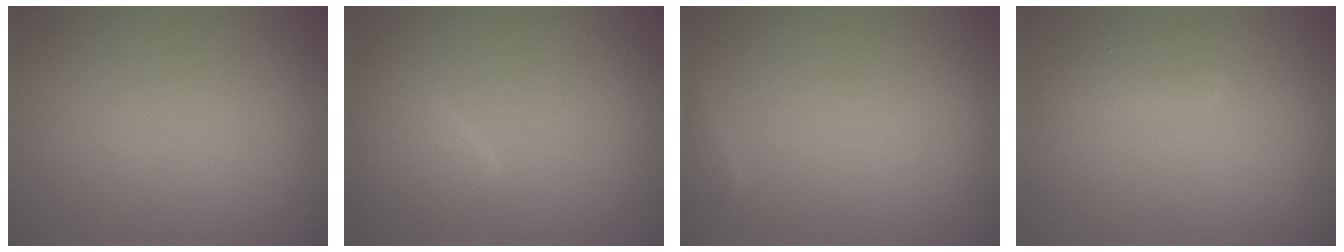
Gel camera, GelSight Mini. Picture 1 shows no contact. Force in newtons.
{"total": 2.8, "press": 2.8, "slide": 0.1}
{"total": 0.5, "press": 0.5, "slide": 0.0}
{"total": 1.5, "press": 1.5, "slide": 0.1}